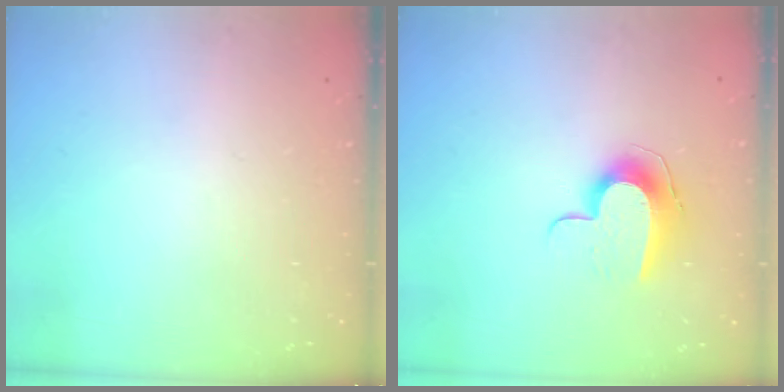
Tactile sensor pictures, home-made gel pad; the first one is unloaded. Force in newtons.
{"total": 10.0, "press": 10.0, "slide": 0.4}